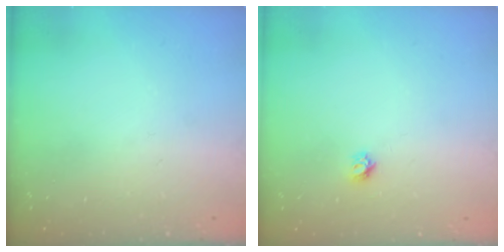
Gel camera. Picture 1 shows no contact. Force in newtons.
{"total": 3.7, "press": 3.7, "slide": 0.2}